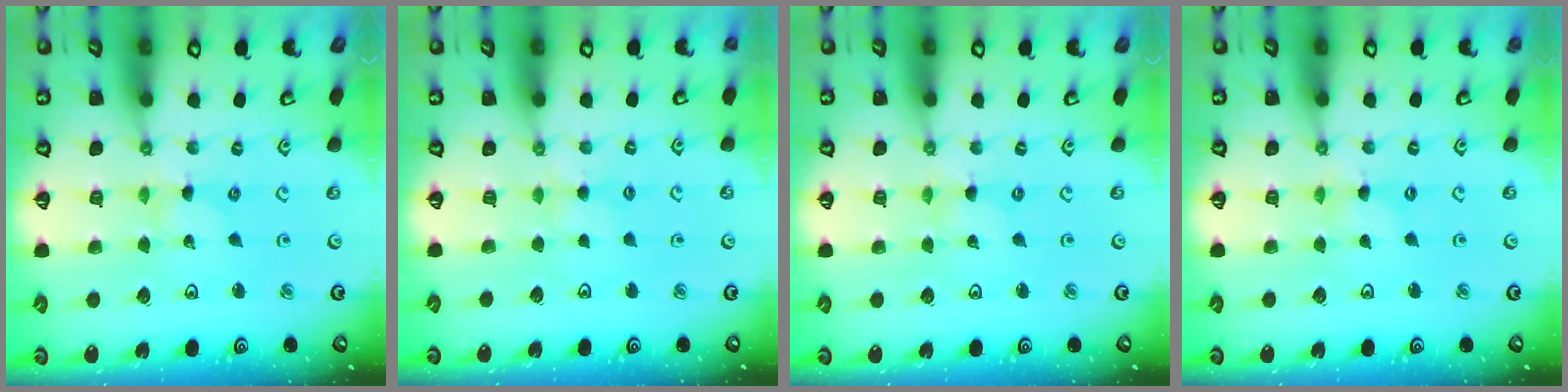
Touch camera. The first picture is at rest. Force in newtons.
{"total": 3.1, "press": 3.0, "slide": 0.4}
{"total": 0.0}
{"total": 0.0}